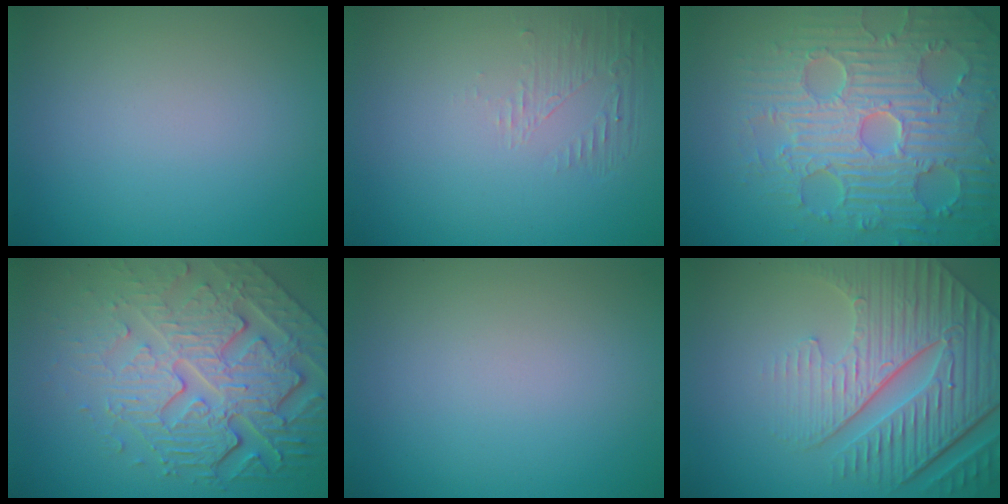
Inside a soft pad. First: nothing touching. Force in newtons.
{"total": 1.3, "press": 0.0, "slide": 1.3}
{"total": 9.1, "press": 6.7, "slide": 6.2}
{"total": 8.5, "press": 5.9, "slide": 6.2}
{"total": 0.0}
{"total": 9.0, "press": 6.3, "slide": 6.5}